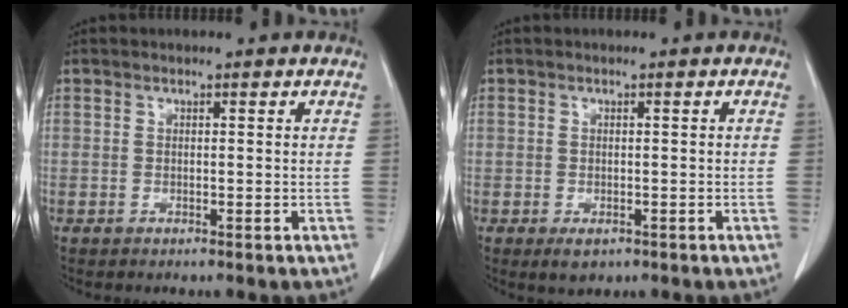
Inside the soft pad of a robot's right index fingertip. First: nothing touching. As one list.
[{"total": 2.3, "force": [-1.2, 1.4, 1.3], "torque": [-0.016, -0.002, -0.009]}]